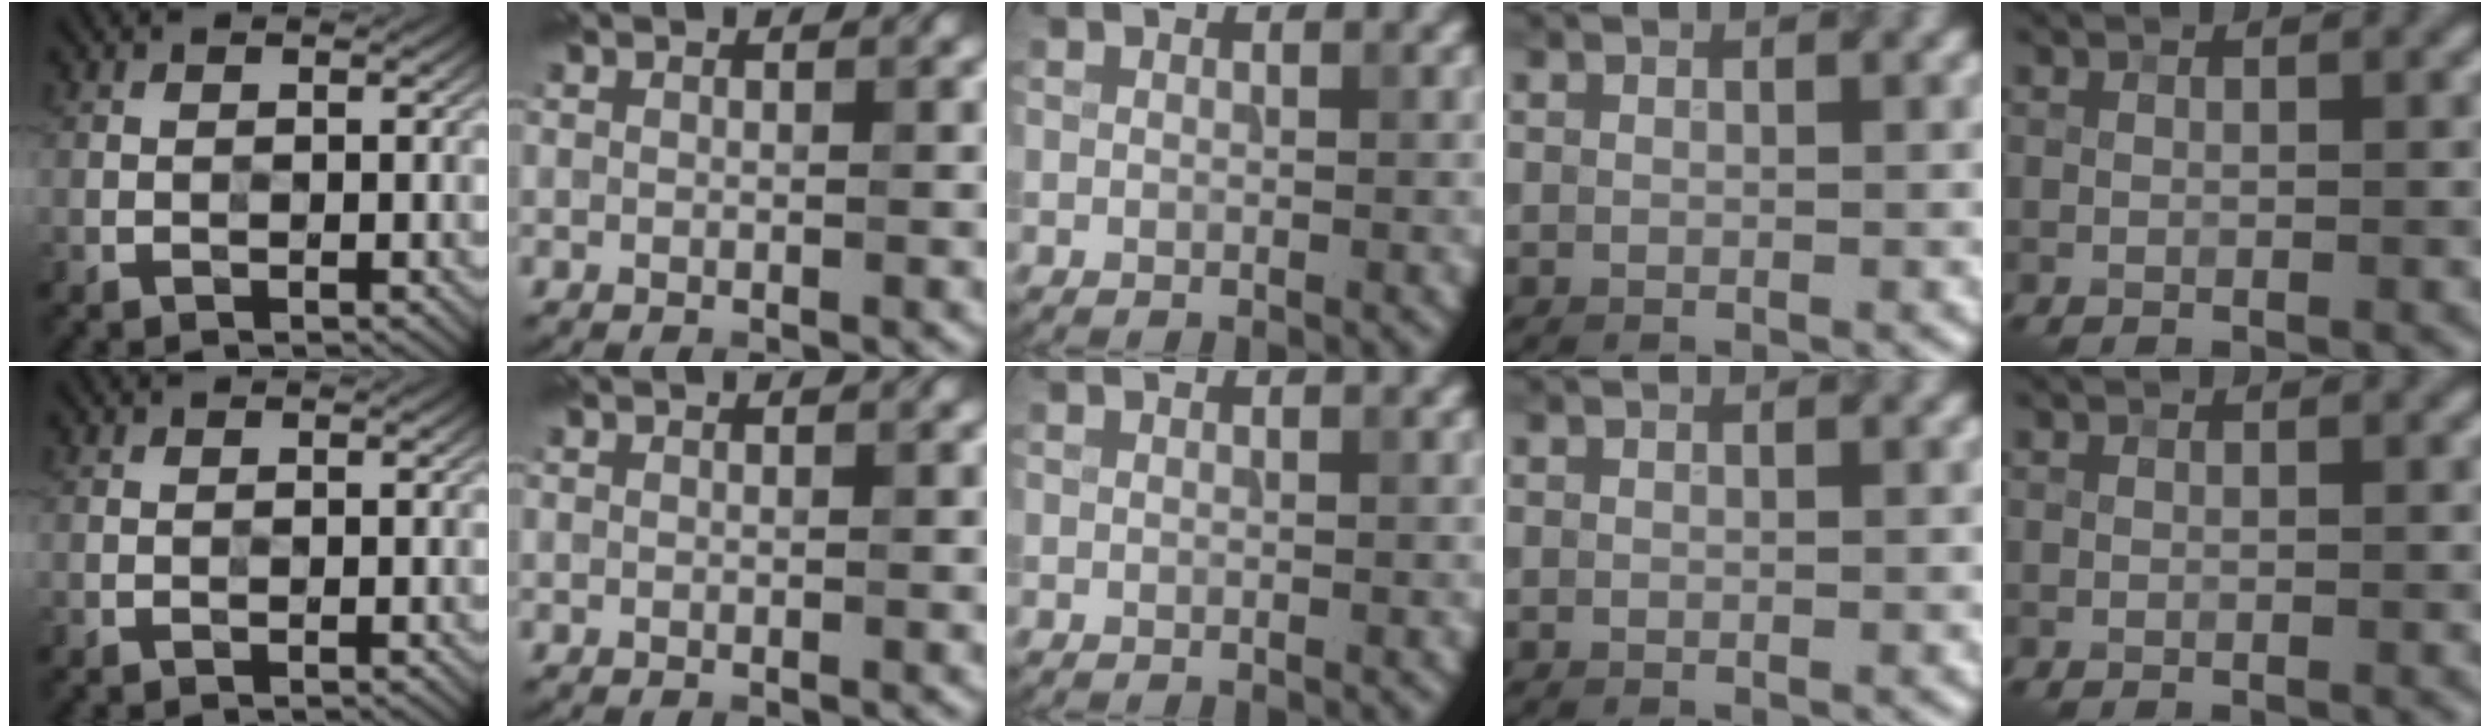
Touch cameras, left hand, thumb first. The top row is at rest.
{}